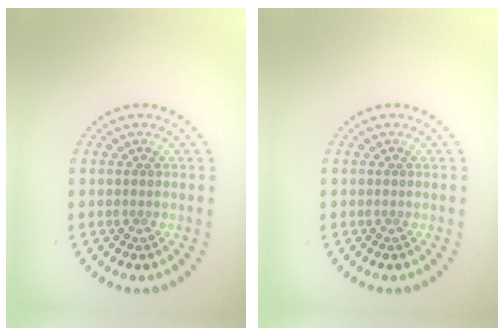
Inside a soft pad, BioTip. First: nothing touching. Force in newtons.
{"total": 0.0}